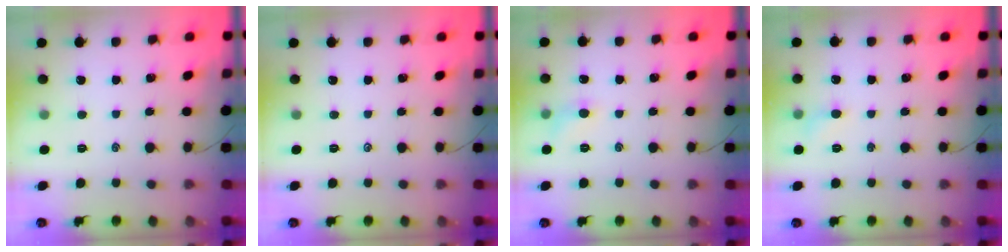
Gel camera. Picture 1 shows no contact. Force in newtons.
{"total": 0.0}
{"total": 5.5, "press": 5.2, "slide": 1.7}
{"total": 3.5, "press": 3.3, "slide": 1.2}